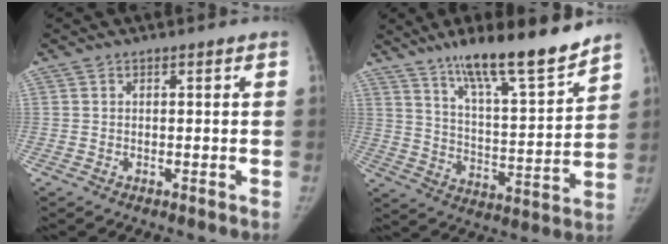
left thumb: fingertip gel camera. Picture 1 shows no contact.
{"total": 17.3, "force": [13.3, 2.6, 10.6], "torque": [-0.145, -0.084, 0.222]}